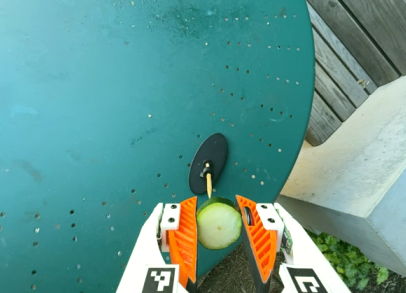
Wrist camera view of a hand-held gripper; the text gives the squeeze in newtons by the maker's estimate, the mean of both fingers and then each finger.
{"total": 14.3, "left": 14.3, "right": 14.3}